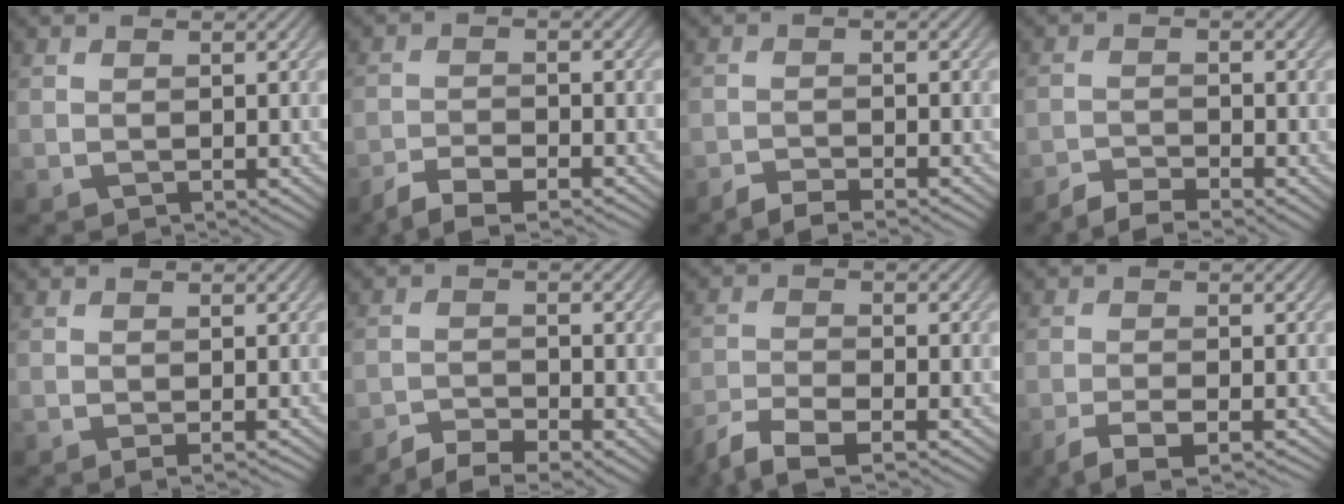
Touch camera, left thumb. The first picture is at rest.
{"total": 4.4, "force": [-3.5, 1.0, 2.4], "torque": [-0.049, -0.004, -0.070]}
{"total": 2.6, "force": [-2.2, 0.3, 1.3], "torque": [-0.021, 0.001, -0.050]}
{"total": 3.7, "force": [-3.2, 0.6, 1.8], "torque": [-0.034, -0.002, -0.063]}
{"total": 1.3, "force": [-0.6, 0.2, 1.1], "torque": [-0.015, 0.001, -0.011]}
{"total": 4.4, "force": [-3.6, 1.1, 2.4], "torque": [-0.044, -0.003, -0.064]}
{"total": 5.1, "force": [-3.8, 1.1, 3.1], "torque": [-0.067, -0.009, -0.079]}
{"total": 4.0, "force": [-2.6, 0.8, 2.9], "torque": [-0.054, -0.004, -0.051]}